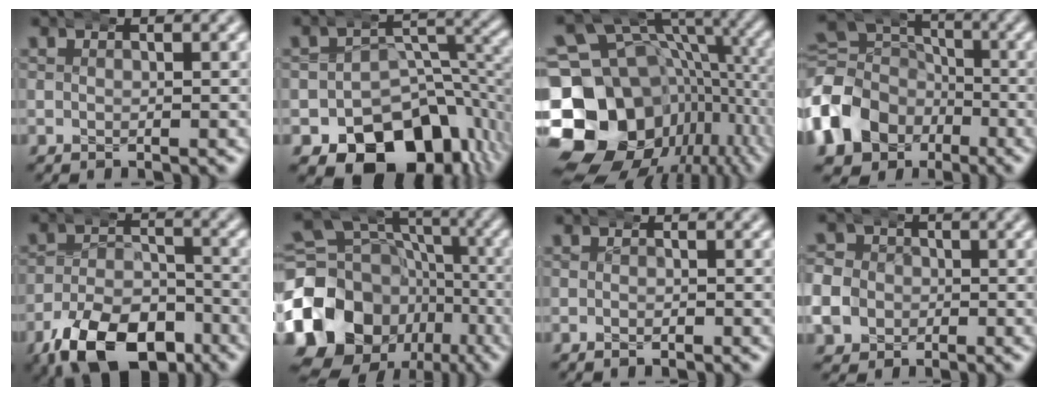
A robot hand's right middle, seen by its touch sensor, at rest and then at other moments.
{"total": 13.5, "force": [-6.6, 9.4, 7.1], "torque": [-0.108, -0.045, -0.091]}
{"total": 24.7, "force": [-5.6, 19.9, 13.4], "torque": [-0.238, -0.088, -0.076]}
{"total": 11.2, "force": [-2.6, 9.9, 4.5], "torque": [-0.095, -0.033, -0.041]}
{"total": 10.1, "force": [-6.4, 5.5, 5.5], "torque": [-0.079, -0.030, -0.098]}
{"total": 21.4, "force": [-4.3, 18.7, 9.5], "torque": [-0.185, -0.055, -0.074]}
{"total": 0.7, "force": [-0.6, 0.3, 0.3], "torque": [-0.006, 0.000, -0.010]}
{"total": 5.6, "force": [-0.7, 5.3, 1.7], "torque": [-0.036, -0.011, -0.015]}